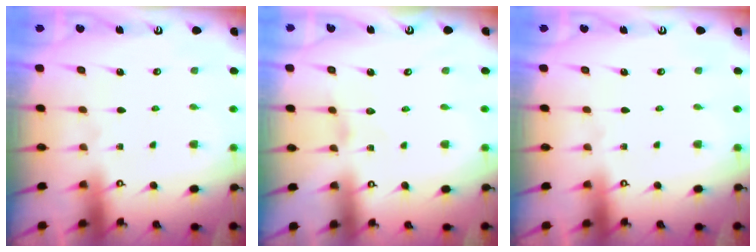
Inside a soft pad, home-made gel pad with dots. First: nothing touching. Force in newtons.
{"total": 0.0}
{"total": 0.0}